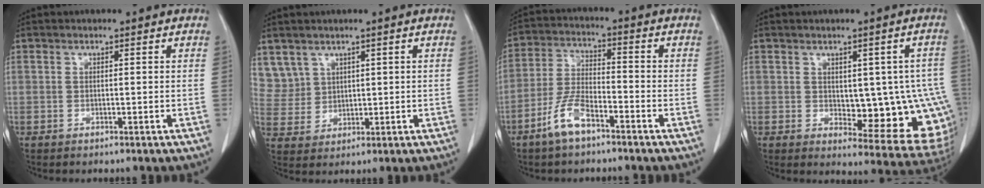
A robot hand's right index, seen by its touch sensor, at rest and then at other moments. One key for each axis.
{"total": 5.8, "fx": 3.5, "fy": 4.7, "fz": 0.0, "tx": -0.003, "ty": 0.010, "tz": 0.083}
{"total": 7.5, "fx": -4.8, "fy": 2.3, "fz": 5.2, "tx": -0.118, "ty": 0.000, "tz": -0.096}
{"total": 13.8, "fx": -1.3, "fy": 5.7, "fz": 12.5, "tx": -0.107, "ty": 0.009, "tz": 0.003}